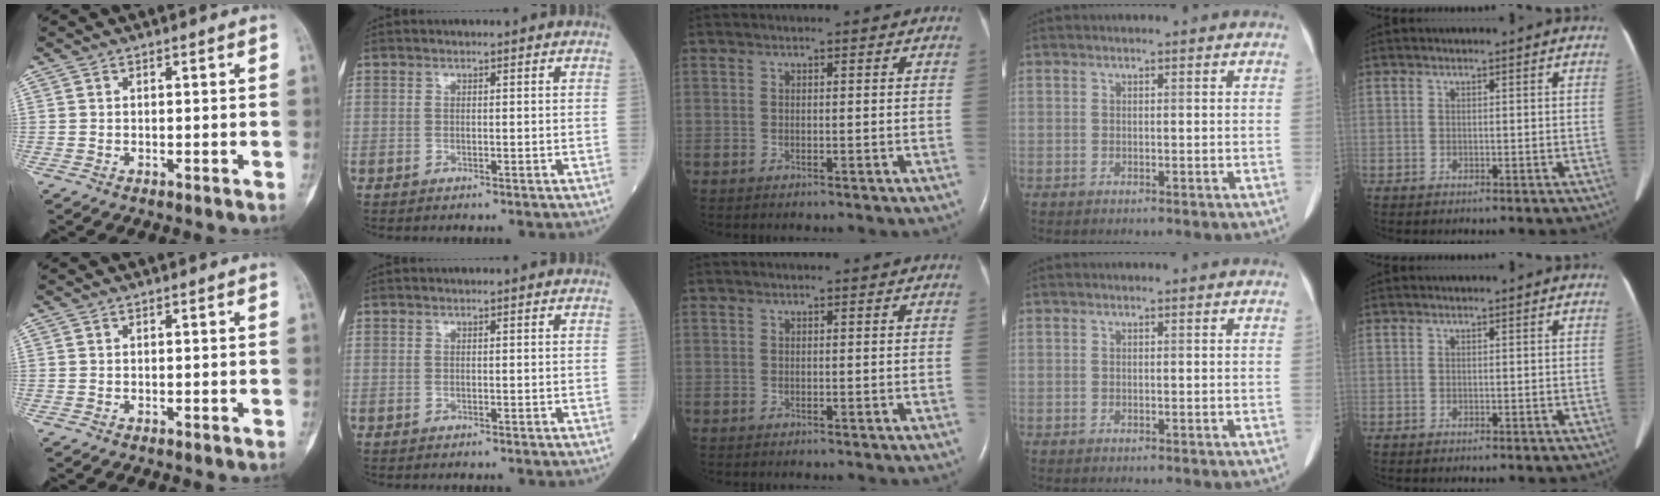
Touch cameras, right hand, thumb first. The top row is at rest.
{}